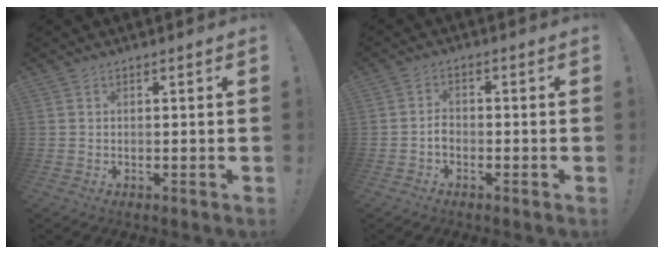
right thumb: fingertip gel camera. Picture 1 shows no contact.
{"total": 3.2, "force": [-1.4, 2.0, 2.0], "torque": [-0.046, 0.004, -0.026]}